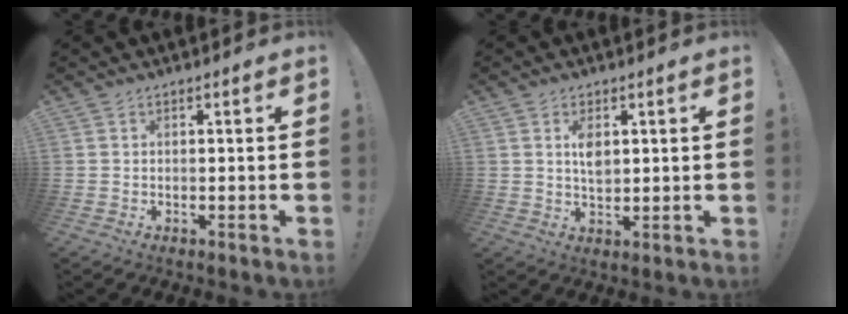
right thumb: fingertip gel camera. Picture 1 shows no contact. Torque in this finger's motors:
{"motor_torque": [0.85, 0.39, -0.06, 0.01, 0.01]}